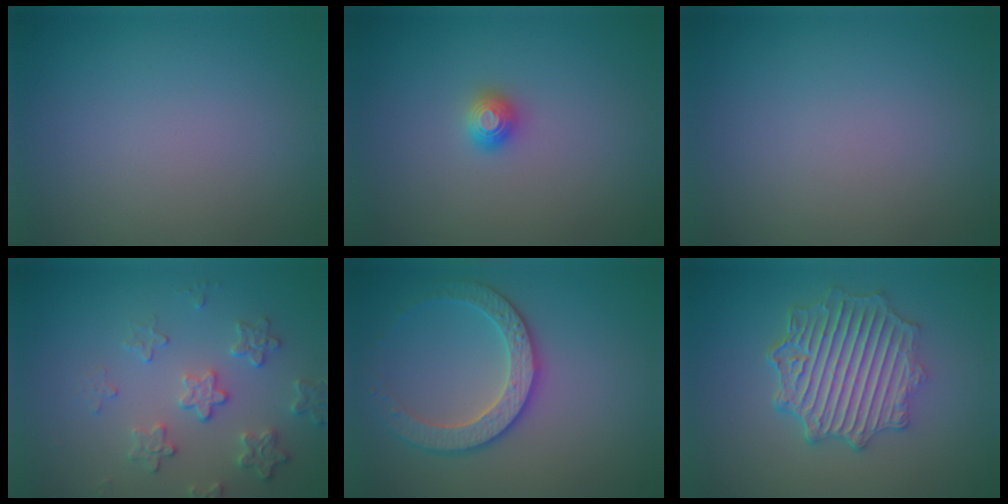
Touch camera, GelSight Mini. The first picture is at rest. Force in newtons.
{"total": 1.2, "press": 1.2, "slide": 0.2}
{"total": 0.0}
{"total": 3.1, "press": 3.0, "slide": 0.5}
{"total": 3.6, "press": 3.5, "slide": 0.8}
{"total": 6.6, "press": 5.2, "slide": 4.0}